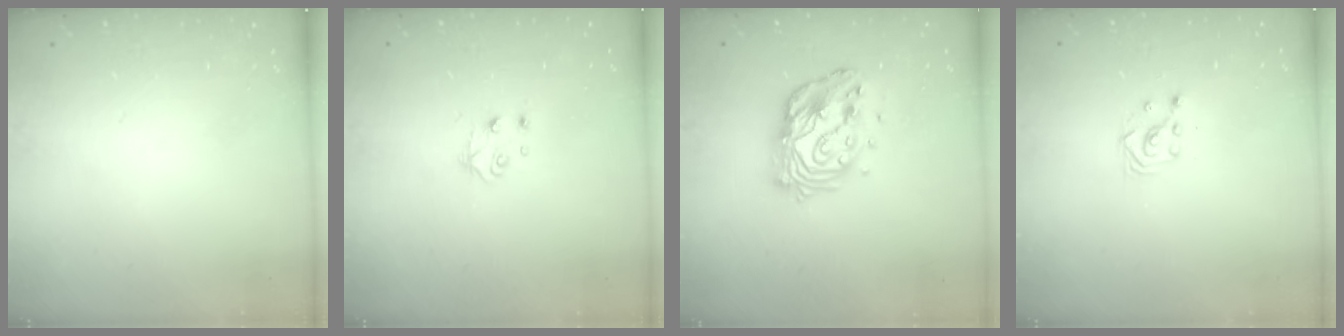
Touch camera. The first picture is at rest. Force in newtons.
{"total": 4.0, "press": 3.9, "slide": 0.4}
{"total": 14.7, "press": 14.6, "slide": 1.2}
{"total": 3.4, "press": 3.3, "slide": 0.3}